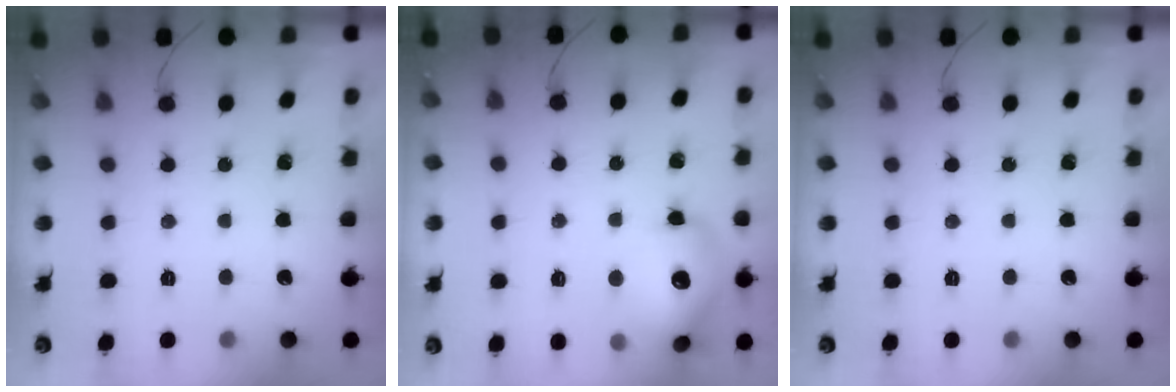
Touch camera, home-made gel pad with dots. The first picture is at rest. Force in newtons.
{"total": 14.5, "press": 14.5, "slide": 1.2}
{"total": 0.0}